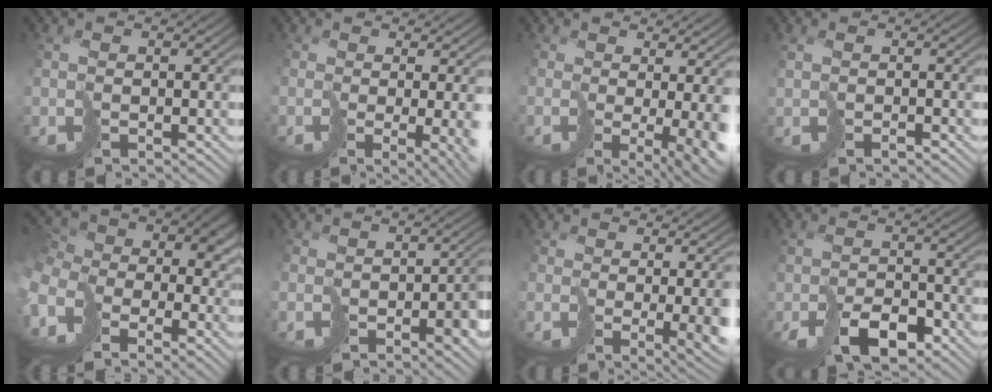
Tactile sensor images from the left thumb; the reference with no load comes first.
{"total": 5.9, "force": [-0.9, 1.4, 5.6], "torque": [-0.067, -0.026, 0.017]}
{"total": 7.6, "force": [-0.9, 2.0, 7.3], "torque": [-0.103, -0.034, 0.019]}
{"total": 0.6, "force": [-0.4, 0.0, 0.5], "torque": [-0.013, -0.002, -0.004]}
{"total": 10.4, "force": [-4.7, 7.0, 6.0], "torque": [-0.163, -0.034, -0.083]}
{"total": 4.3, "force": [-2.9, 1.6, 2.7], "torque": [-0.020, -0.006, -0.046]}
{"total": 5.9, "force": [-0.7, 1.2, 5.7], "torque": [-0.063, -0.025, 0.018]}
{"total": 4.1, "force": [-2.6, 1.8, 2.6], "torque": [-0.038, -0.003, -0.036]}